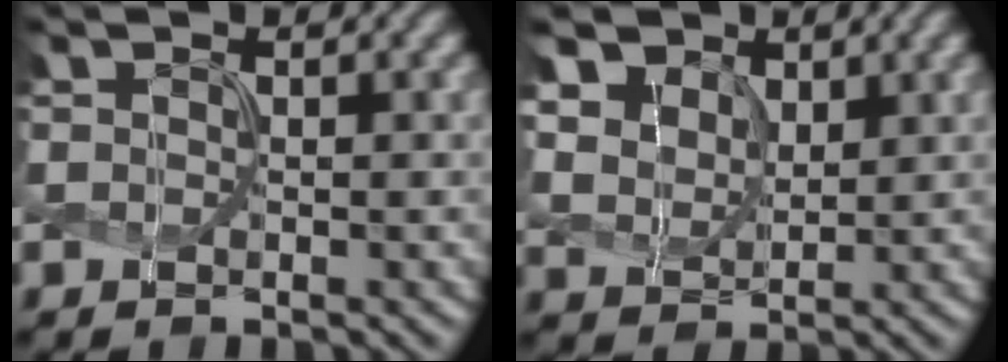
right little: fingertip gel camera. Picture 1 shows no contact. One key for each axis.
{"total": 7.7, "fx": 4.2, "fy": 5.4, "fz": 3.5, "tx": -0.118, "ty": 0.015, "tz": 0.068}